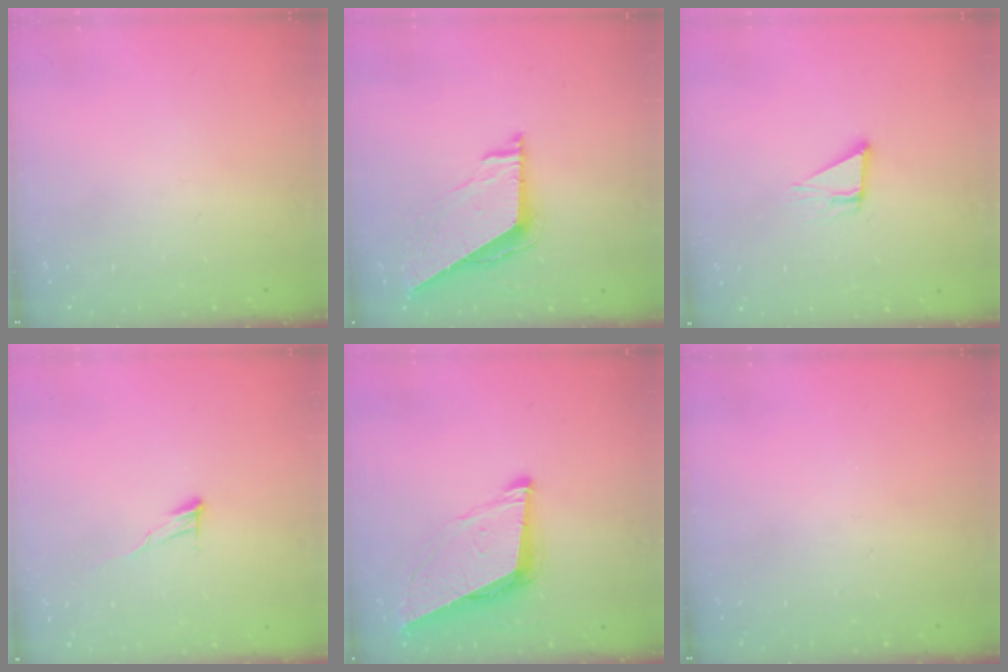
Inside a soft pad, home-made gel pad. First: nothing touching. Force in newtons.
{"total": 7.6, "press": 7.6, "slide": 0.7}
{"total": 3.8, "press": 3.8, "slide": 0.4}
{"total": 6.5, "press": 6.5, "slide": 0.4}
{"total": 9.3, "press": 8.7, "slide": 3.2}
{"total": 0.0}